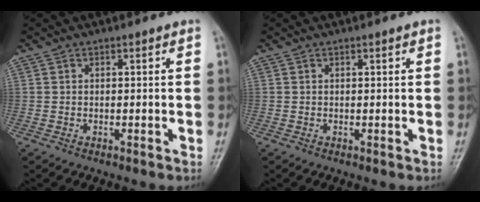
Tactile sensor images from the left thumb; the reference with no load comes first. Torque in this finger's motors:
{"motor_torque": [-0.16, -0.05, 0.08, 0.07, -0.04]}